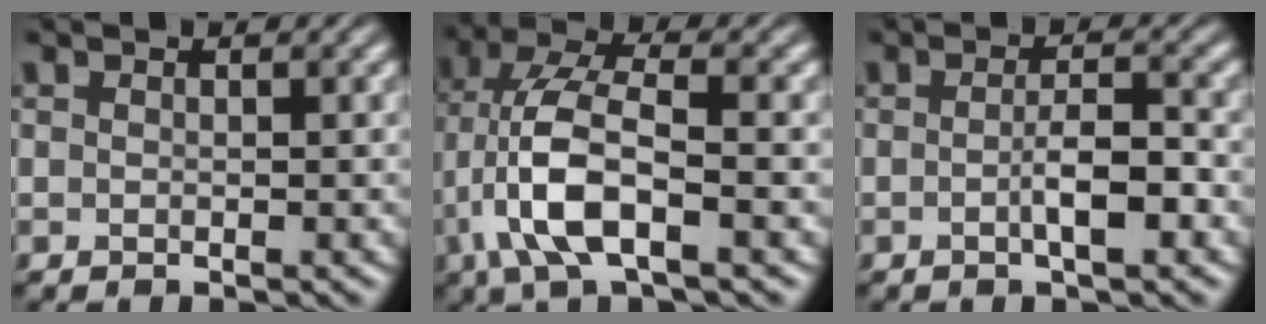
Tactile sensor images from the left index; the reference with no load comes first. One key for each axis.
{"total": 7.8, "fx": -2.2, "fy": 2.9, "fz": 6.9, "tx": -0.152, "ty": 0.013, "tz": -0.049}
{"total": 3.1, "fx": -0.8, "fy": 0.7, "fz": 2.9, "tx": -0.050, "ty": 0.002, "tz": -0.014}